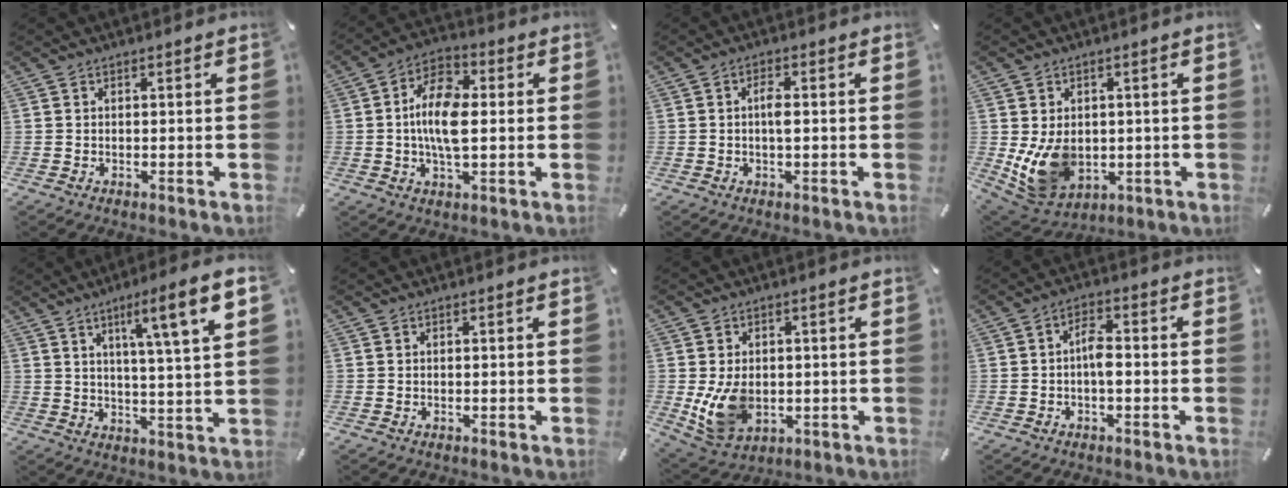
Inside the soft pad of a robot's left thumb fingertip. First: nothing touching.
{"total": 11.3, "force": [0.1, 5.9, 9.6], "torque": [-0.197, 0.003, -0.002]}
{"total": 3.0, "force": [-0.1, 1.1, 2.8], "torque": [-0.056, 0.004, -0.004]}
{"total": 11.5, "force": [-1.0, 9.0, 7.1], "torque": [-0.149, -0.006, -0.013]}
{"total": 10.6, "force": [5.2, 0.0, 9.2], "torque": [-0.144, -0.025, 0.074]}
{"total": 0.0}
{"total": 9.7, "force": [-1.0, 7.1, 6.5], "torque": [-0.138, -0.004, -0.014]}
{"total": 4.7, "force": [-0.9, 2.2, 4.1], "torque": [-0.072, 0.013, -0.016]}